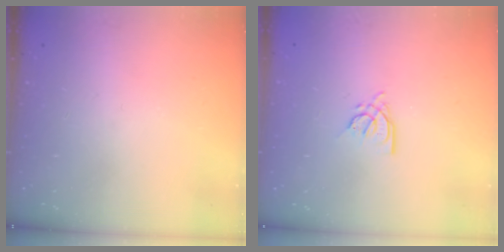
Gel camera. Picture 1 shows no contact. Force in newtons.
{"total": 4.5, "press": 4.5, "slide": 0.7}